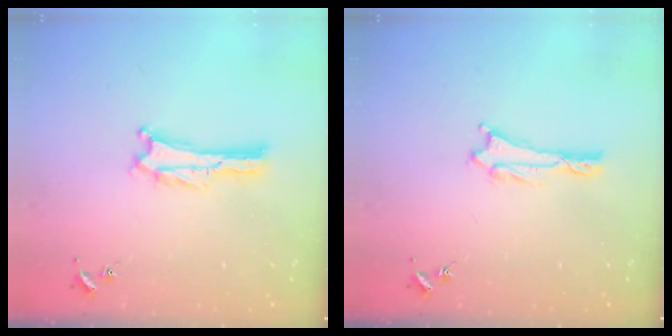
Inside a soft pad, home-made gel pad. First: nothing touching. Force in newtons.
{"total": 1.0, "press": 1.0, "slide": 0.2}